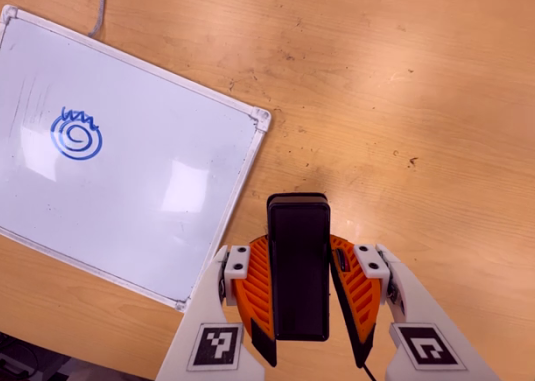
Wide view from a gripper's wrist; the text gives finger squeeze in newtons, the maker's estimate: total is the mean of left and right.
{"total": 6.4, "left": 5.0, "right": 7.8}